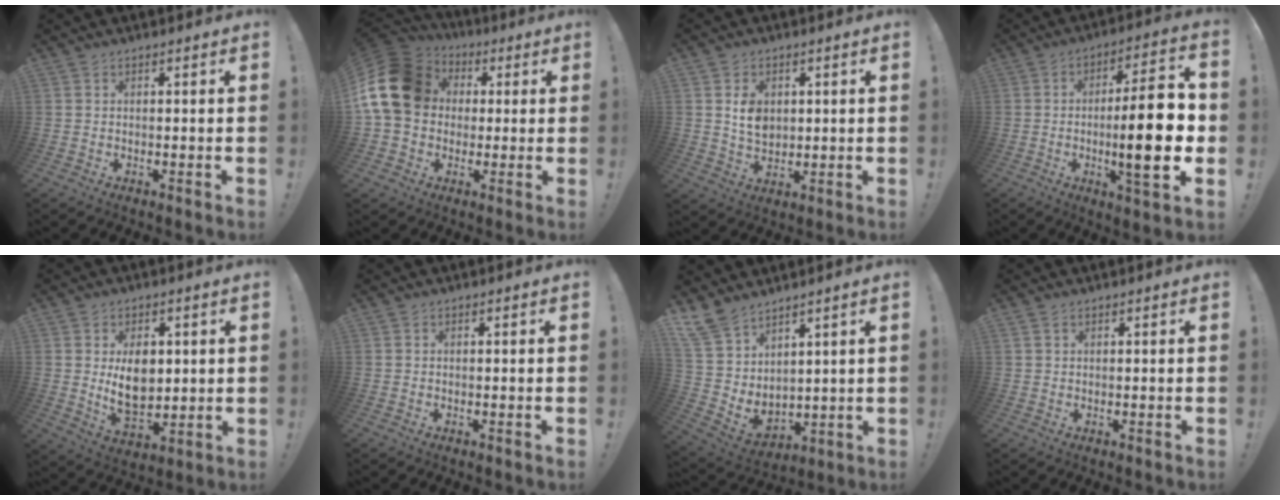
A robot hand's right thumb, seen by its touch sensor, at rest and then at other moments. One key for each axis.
{"total": 19.6, "fx": 3.5, "fy": 15.3, "fz": 11.7, "tx": -0.214, "ty": -0.002, "tz": 0.071}
{"total": 7.4, "fx": 1.7, "fy": 6.1, "fz": 3.8, "tx": -0.041, "ty": -0.004, "tz": 0.033}
{"total": 18.8, "fx": -2.2, "fy": 3.8, "fz": 18.3, "tx": -0.275, "ty": -0.001, "tz": -0.036}
{"total": 10.9, "fx": 2.1, "fy": 7.5, "fz": 7.5, "tx": -0.110, "ty": -0.018, "tz": 0.037}
{"total": 0.0}
{"total": 9.9, "fx": 7.2, "fy": 5.7, "fz": 3.5, "tx": -0.090, "ty": -0.062, "tz": 0.148}
{"total": 1.1, "fx": 0.7, "fy": 0.7, "fz": 0.6, "tx": -0.016, "ty": 0.003, "tz": 0.014}